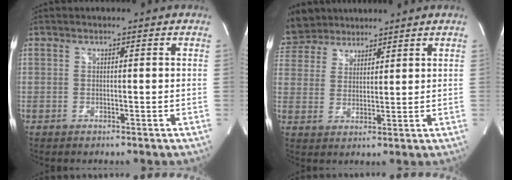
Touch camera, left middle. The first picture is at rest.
{"total": 9.6, "force": [8.5, 4.2, 1.4], "torque": [-0.037, 0.026, 0.166]}